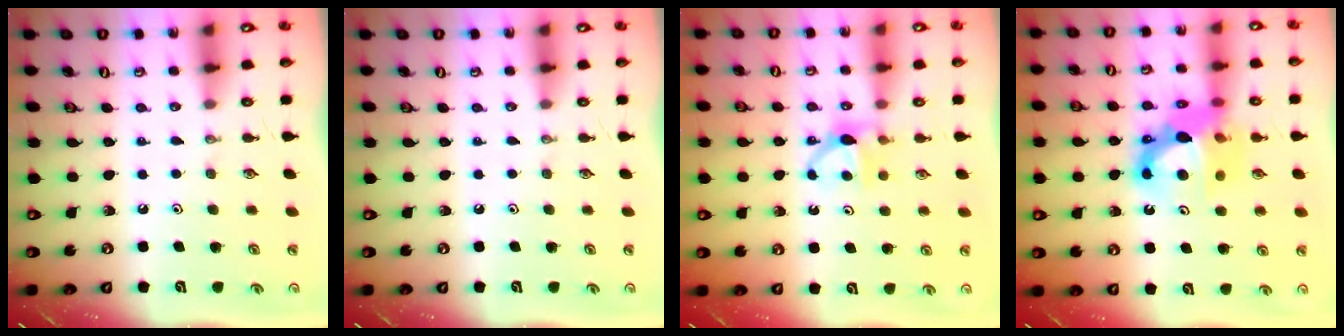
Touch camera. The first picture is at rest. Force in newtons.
{"total": 0.0}
{"total": 5.7, "press": 5.6, "slide": 0.8}
{"total": 13.1, "press": 12.9, "slide": 2.4}